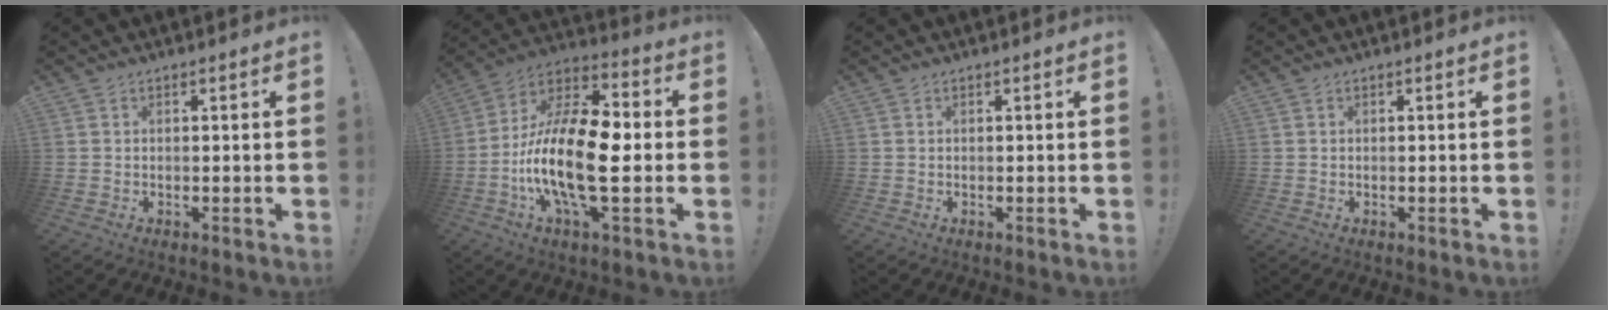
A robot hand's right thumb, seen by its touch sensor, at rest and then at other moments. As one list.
[{"total": 21.8, "force": [-4.2, 8.5, 19.7], "torque": [-0.400, 0.015, -0.072]}, {"total": 0.0}, {"total": 0.0}]